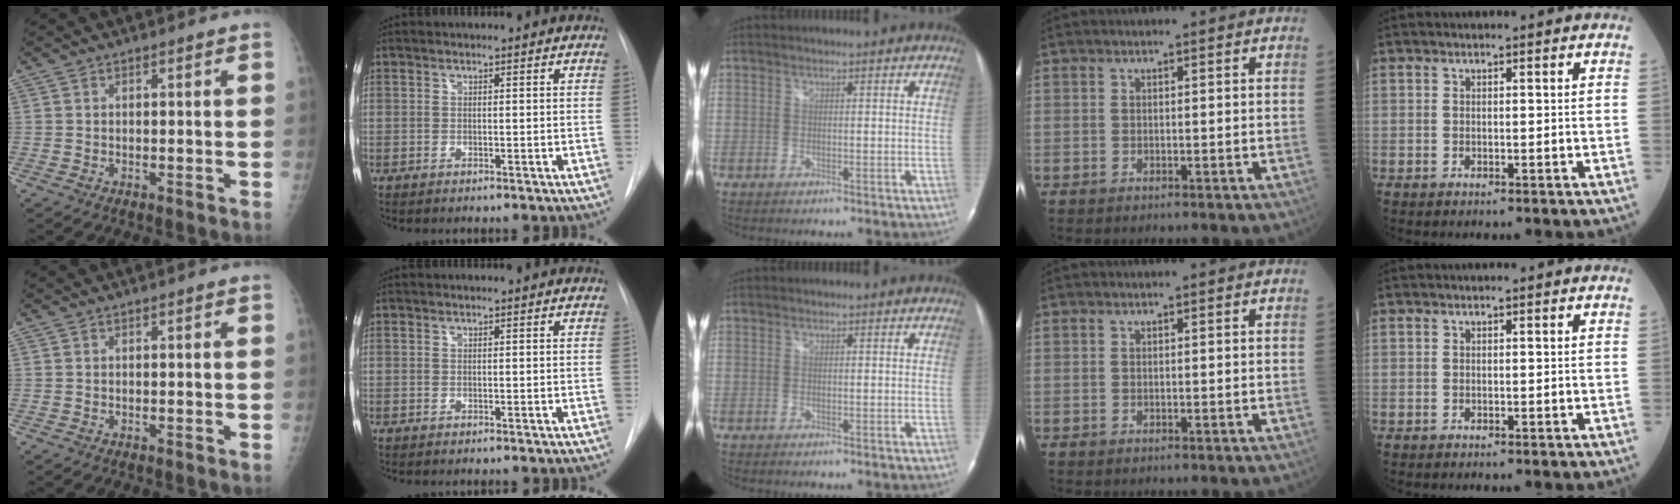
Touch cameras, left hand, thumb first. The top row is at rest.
{}